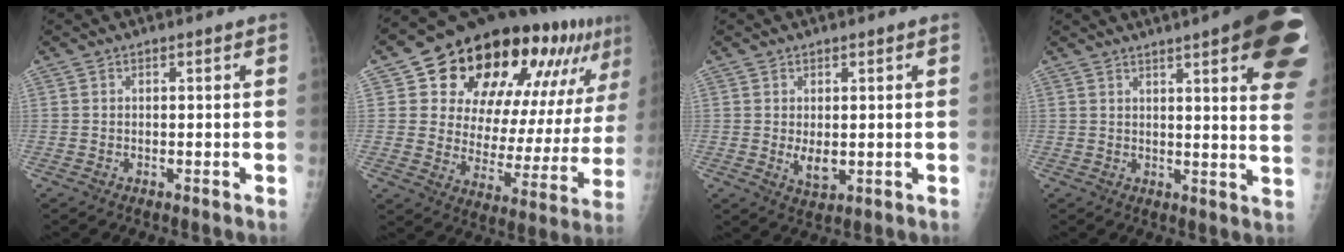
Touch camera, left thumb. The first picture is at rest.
{"total": 28.1, "force": [16.3, 13.1, 18.7], "torque": [-0.245, -0.031, 0.235]}
{"total": 3.7, "force": [0.0, 2.2, 3.0], "torque": [-0.040, -0.008, 0.008]}
{"total": 21.6, "force": [11.0, 4.4, 18.1], "torque": [-0.180, -0.020, 0.123]}